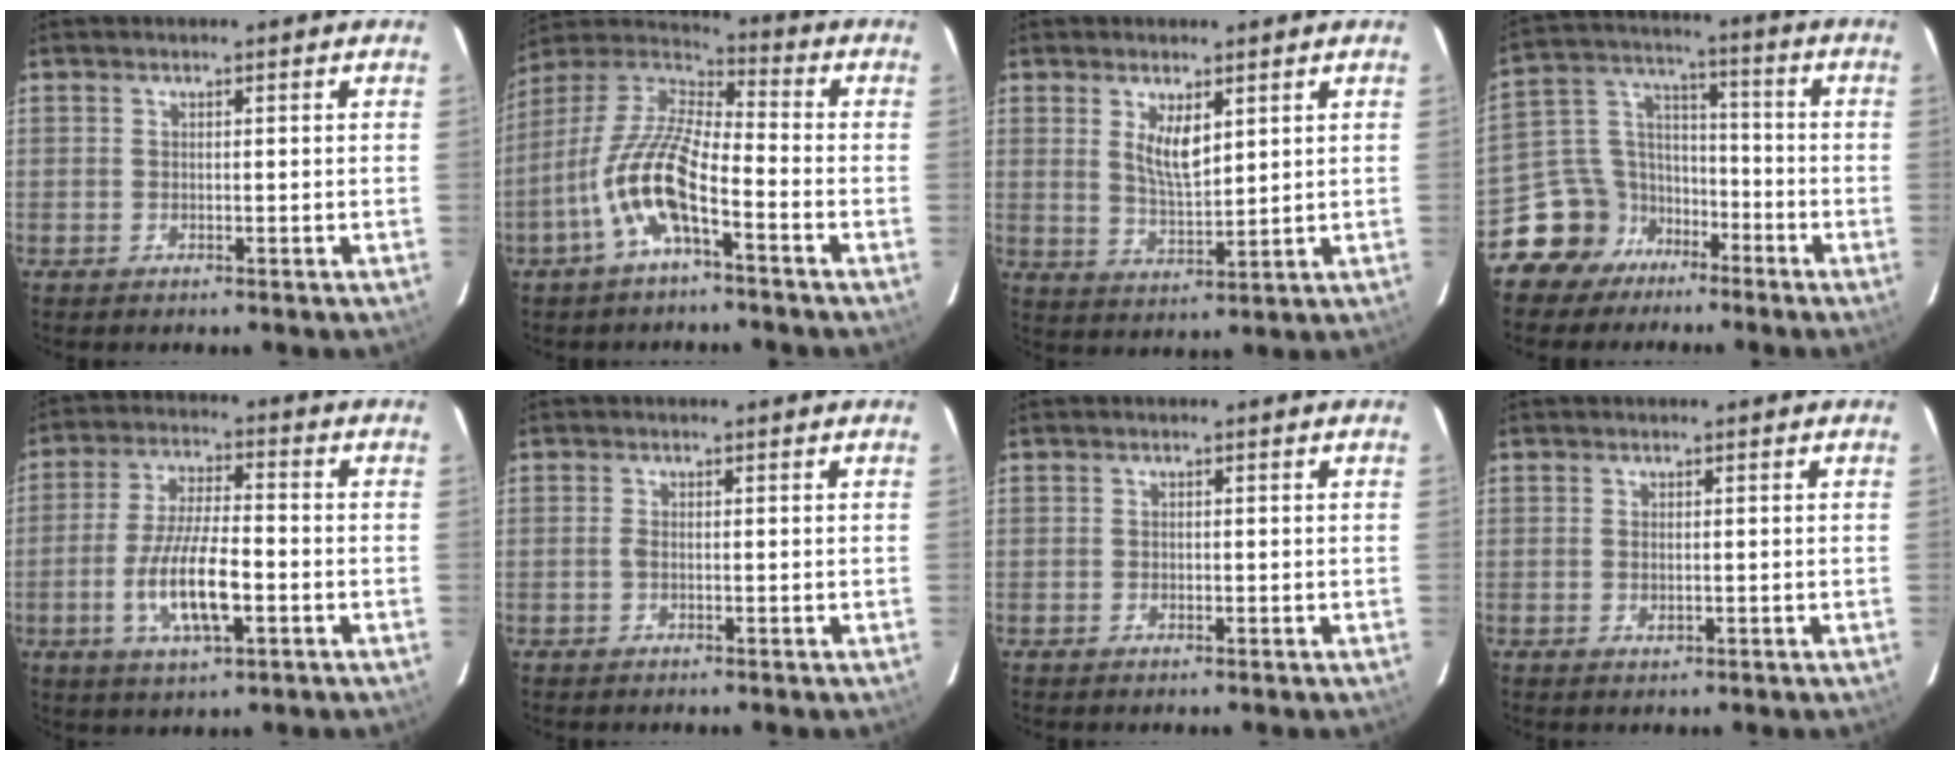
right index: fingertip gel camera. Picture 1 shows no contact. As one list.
[{"total": 13.2, "force": [-5.9, 3.7, 11.2], "torque": [-0.232, 0.000, -0.120]}, {"total": 6.2, "force": [2.5, 2.4, 5.1], "torque": [-0.089, -0.008, 0.052]}, {"total": 11.6, "force": [-8.0, 8.1, 1.9], "torque": [-0.060, 0.060, -0.139]}, {"total": 11.4, "force": [-3.6, 3.3, 10.3], "torque": [-0.205, -0.009, -0.062]}, {"total": 0.8, "force": [-0.2, 0.4, 0.7], "torque": [-0.015, 0.001, -0.006]}, {"total": 0.6, "force": [-0.3, 0.5, 0.1], "torque": [0.000, -0.001, -0.003]}, {"total": 1.1, "force": [-0.2, 0.7, 0.9], "torque": [-0.016, -0.001, -0.002]}]